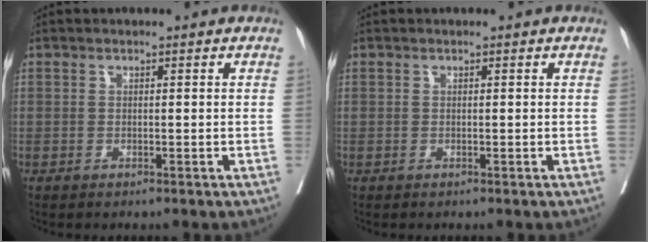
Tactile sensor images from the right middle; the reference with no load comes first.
{"total": 0.0}